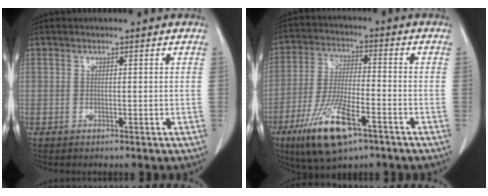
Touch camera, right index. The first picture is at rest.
{"total": 12.9, "force": [-7.1, 3.3, 10.3], "torque": [-0.208, -0.019, -0.123]}